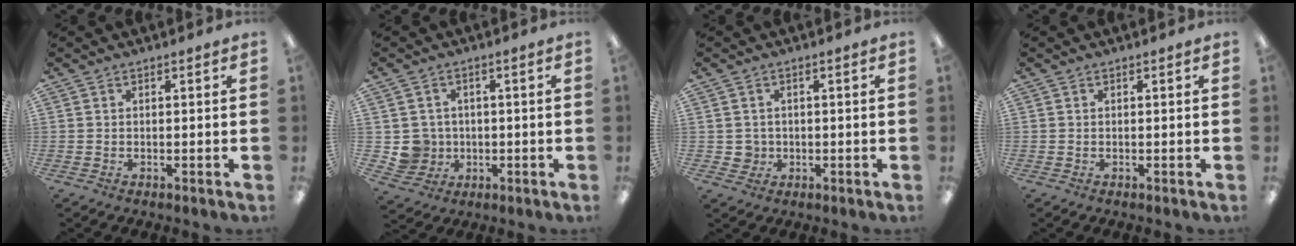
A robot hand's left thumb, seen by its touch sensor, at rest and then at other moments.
{"total": 5.6, "force": [0.2, 5.5, 0.5], "torque": [-0.026, 0.007, 0.011]}
{"total": 2.6, "force": [0.2, 2.6, 0.4], "torque": [-0.012, 0.003, 0.003]}
{"total": 0.0}